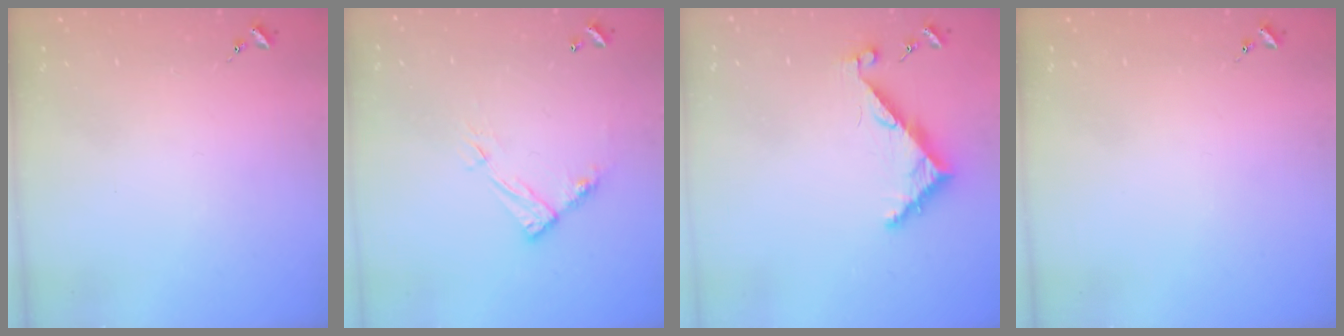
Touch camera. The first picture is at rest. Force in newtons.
{"total": 9.4, "press": 9.4, "slide": 0.5}
{"total": 6.3, "press": 6.3, "slide": 0.5}
{"total": 0.0}